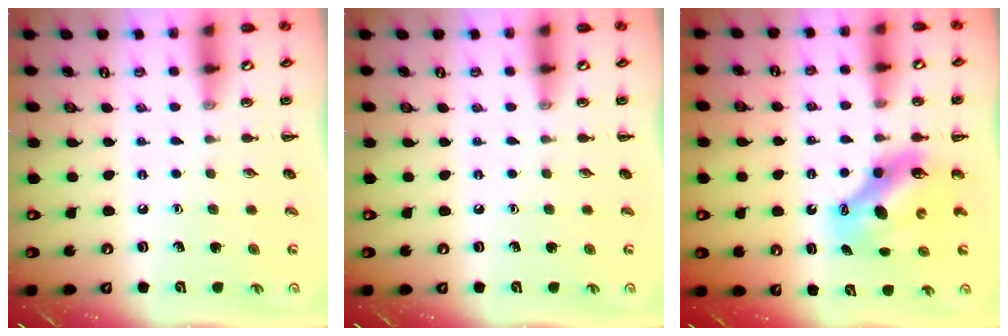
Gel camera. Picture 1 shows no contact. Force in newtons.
{"total": 0.0}
{"total": 9.1, "press": 8.9, "slide": 2.0}